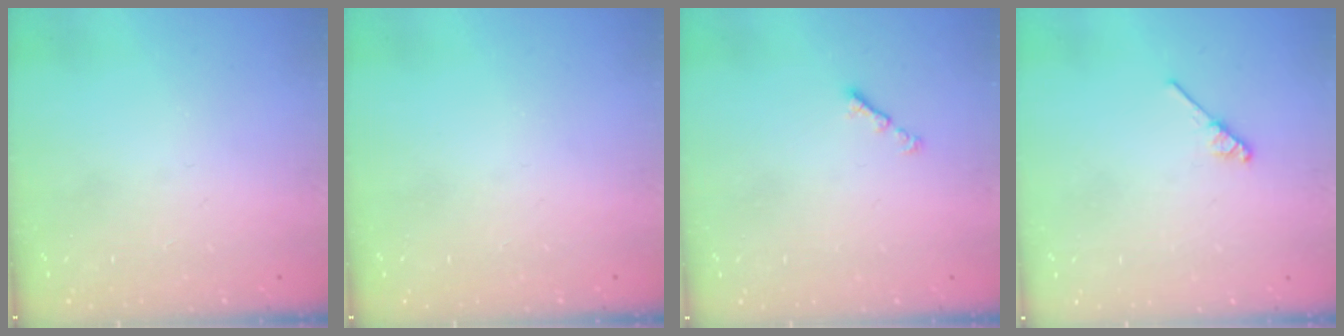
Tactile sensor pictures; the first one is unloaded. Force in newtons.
{"total": 0.0}
{"total": 1.3, "press": 1.2, "slide": 0.5}
{"total": 4.5, "press": 4.4, "slide": 0.7}